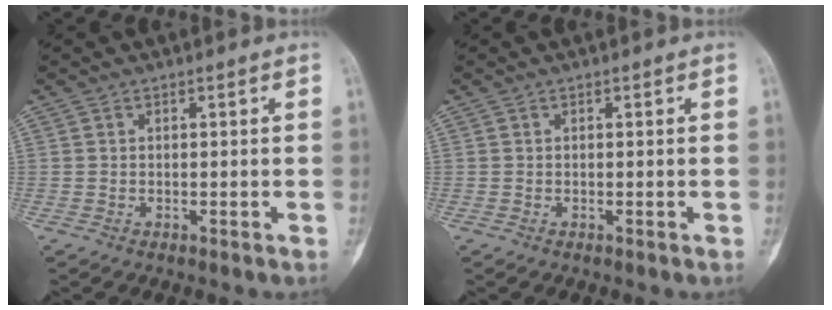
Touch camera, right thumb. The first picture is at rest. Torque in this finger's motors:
{"motor_torque": [-0.01, 0.00, 0.00, 0.00, 0.00]}